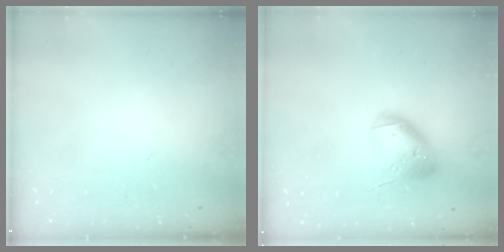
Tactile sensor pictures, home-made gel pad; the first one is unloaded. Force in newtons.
{"total": 13.6, "press": 13.4, "slide": 2.1}